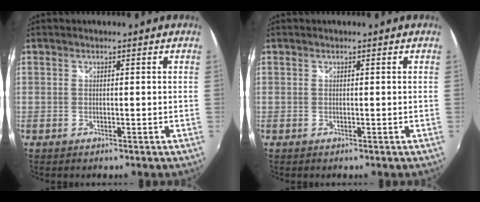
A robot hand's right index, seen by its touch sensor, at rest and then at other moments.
{"total": 0.0}